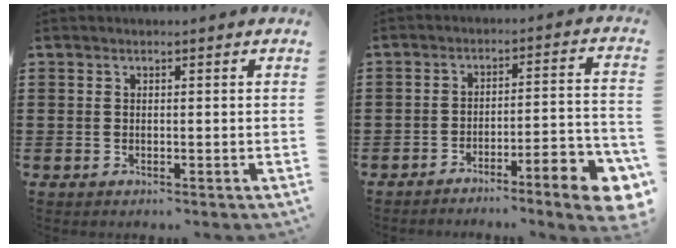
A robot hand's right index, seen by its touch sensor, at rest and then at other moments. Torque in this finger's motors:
{"motor_torque": [1.43, 0.05, 0.82, 0.13]}